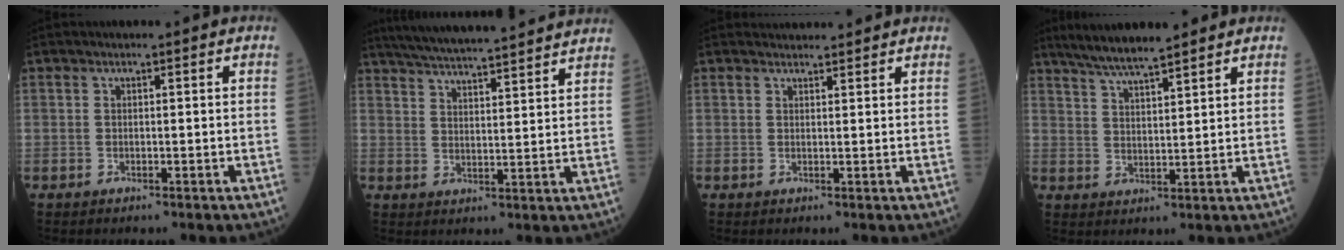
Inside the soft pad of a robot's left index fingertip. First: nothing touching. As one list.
[{"total": 18.0, "force": [16.4, 0.5, 7.3], "torque": [-0.132, 0.025, 0.236]}, {"total": 3.0, "force": [2.9, 0.3, 0.2], "torque": [-0.010, 0.022, 0.046]}, {"total": 8.2, "force": [7.0, 0.6, 4.3], "torque": [-0.076, 0.020, 0.123]}]